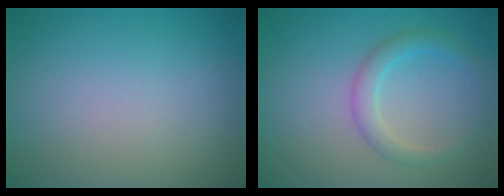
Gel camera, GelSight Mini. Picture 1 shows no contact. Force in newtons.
{"total": 2.4, "press": 2.4, "slide": 0.2}